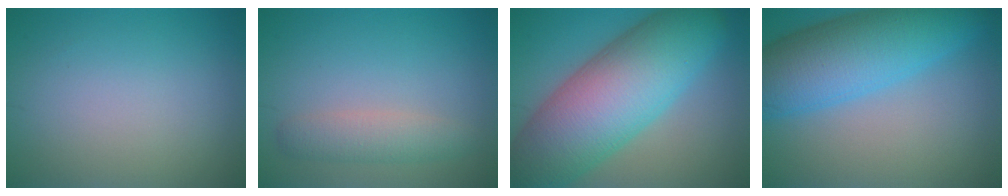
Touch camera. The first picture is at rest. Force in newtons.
{"total": 2.7, "press": 2.7, "slide": 0.1}
{"total": 13.9, "press": 13.9, "slide": 0.3}
{"total": 10.0, "press": 10.0, "slide": 0.3}